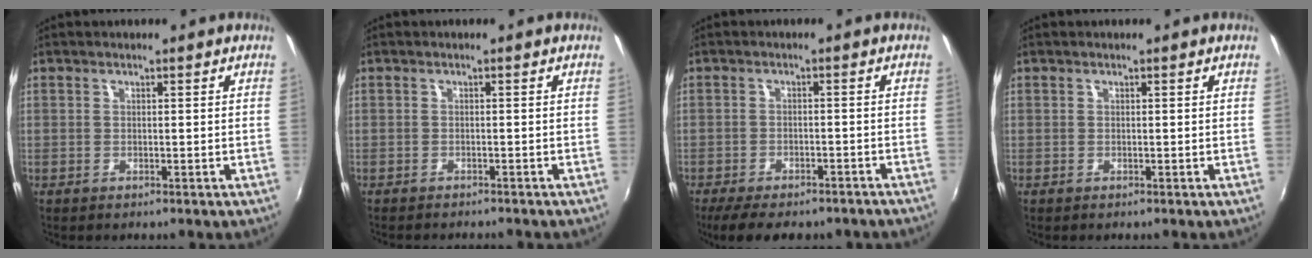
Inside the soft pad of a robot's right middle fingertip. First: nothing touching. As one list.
[{"total": 3.1, "force": [-2.9, 0.5, 1.0], "torque": [-0.026, -0.012, -0.045]}, {"total": 12.1, "force": [-9.8, 3.6, 6.1], "torque": [-0.130, -0.031, -0.139]}, {"total": 0.0}]